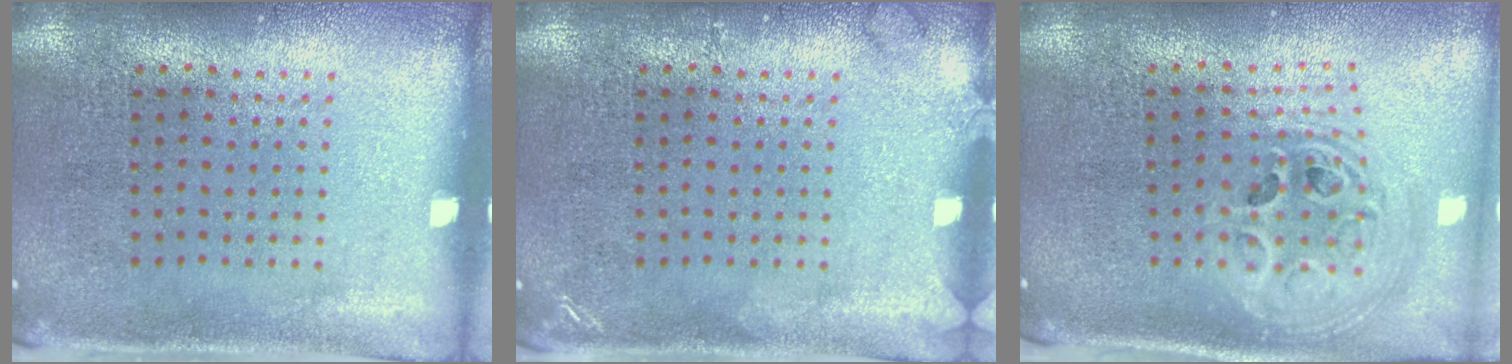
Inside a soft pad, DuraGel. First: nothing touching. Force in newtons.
{"total": 1.2, "press": 1.1, "slide": 0.2}
{"total": 2.3, "press": 1.8, "slide": 1.6}